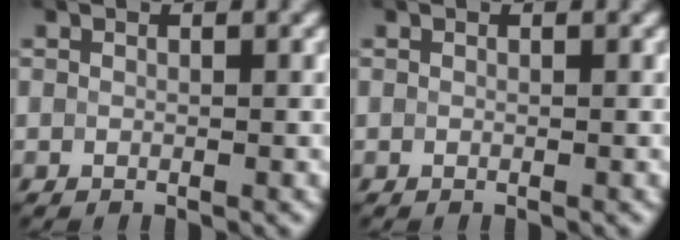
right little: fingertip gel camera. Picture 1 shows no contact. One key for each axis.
{"total": 0.0}